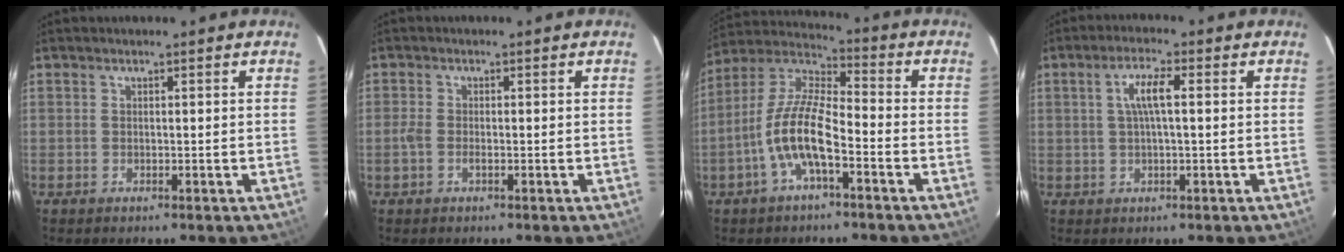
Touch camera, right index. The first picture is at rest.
{"total": 2.1, "force": [-0.7, 0.8, 1.8], "torque": [-0.039, -0.002, -0.015]}
{"total": 11.8, "force": [-4.7, 3.6, 10.2], "torque": [-0.215, 0.006, -0.093]}
{"total": 4.8, "force": [0.8, 0.8, 4.7], "torque": [-0.090, 0.007, 0.015]}